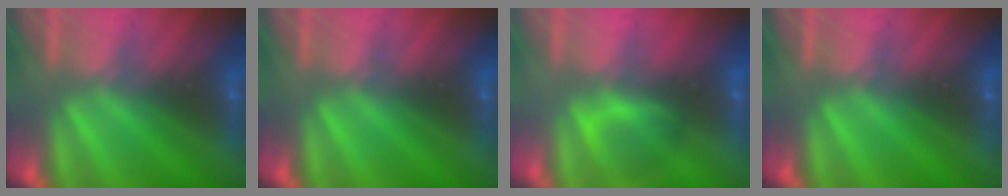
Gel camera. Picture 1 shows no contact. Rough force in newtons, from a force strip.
{"total": 0.0}
{"total": 2.2}
{"total": 0.0}